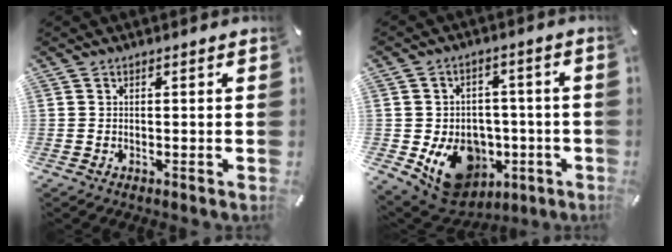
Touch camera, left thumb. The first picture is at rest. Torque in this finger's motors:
{"motor_torque": [0.68, 1.37, 0.67, 0.07, 0.20]}